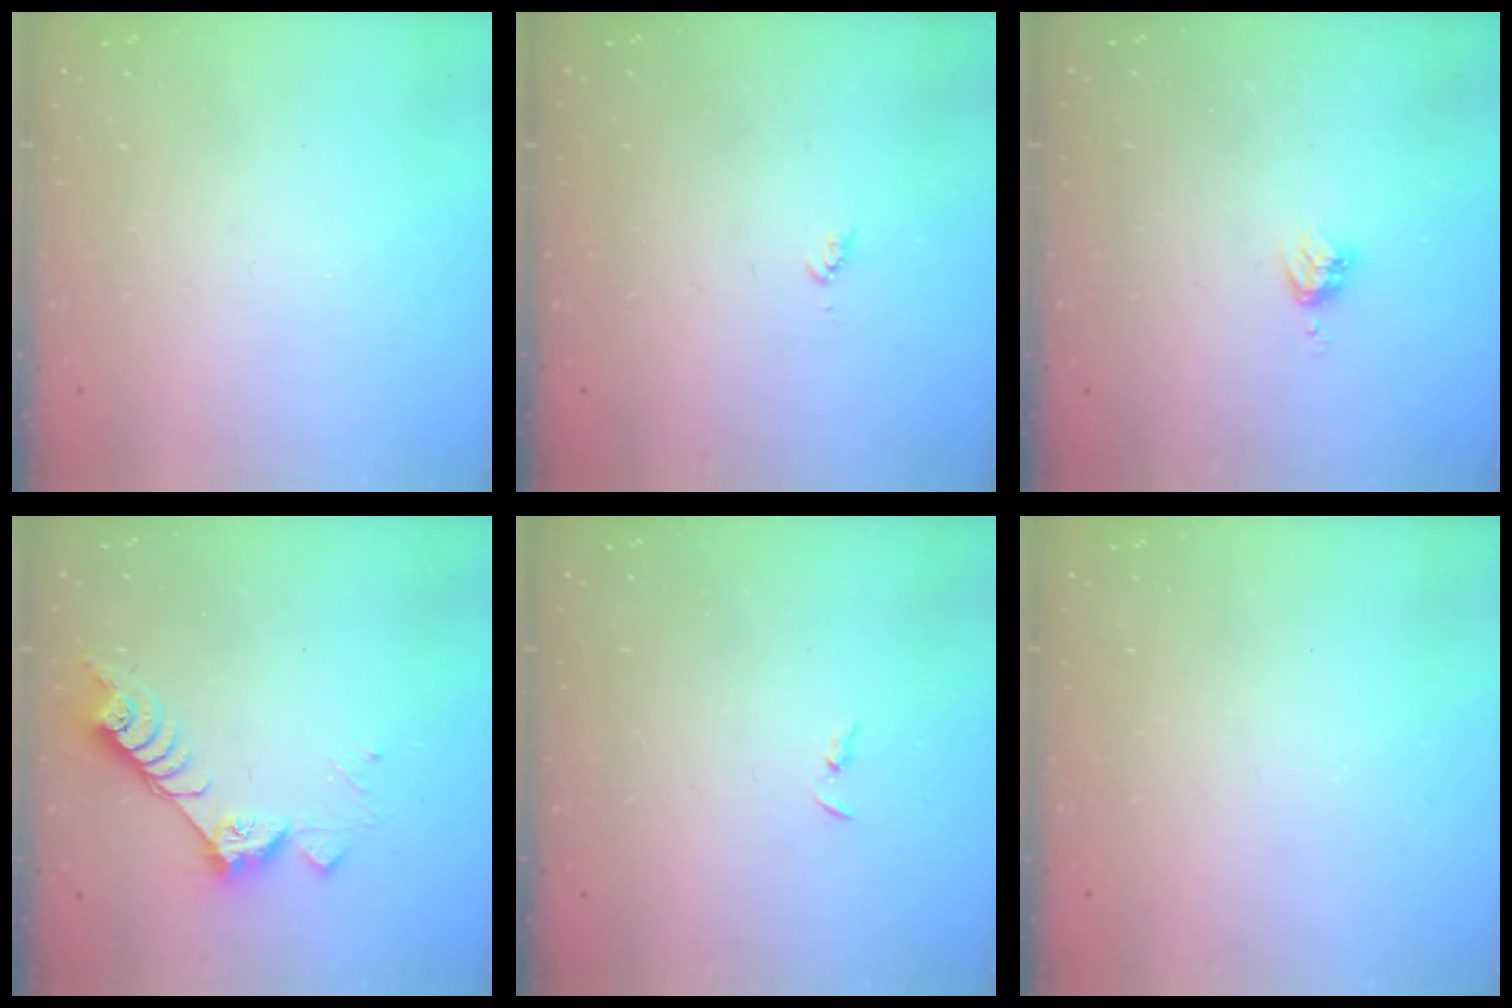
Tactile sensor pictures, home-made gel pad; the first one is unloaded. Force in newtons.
{"total": 3.6, "press": 3.6, "slide": 0.5}
{"total": 3.2, "press": 3.2, "slide": 0.3}
{"total": 7.1, "press": 7.1, "slide": 0.5}
{"total": 2.1, "press": 2.1, "slide": 0.3}
{"total": 0.0}